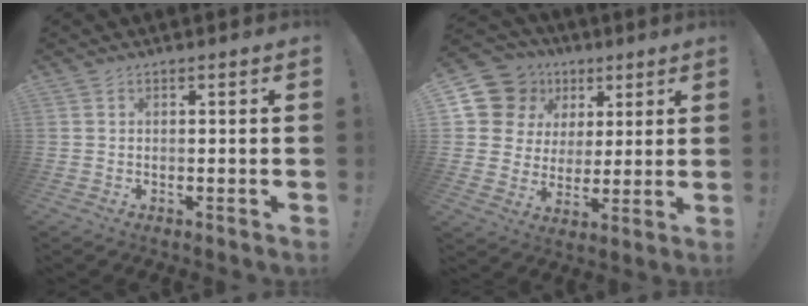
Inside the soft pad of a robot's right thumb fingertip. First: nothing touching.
{"total": 14.1, "force": [6.6, 11.7, 4.4], "torque": [-0.068, -0.031, 0.141]}